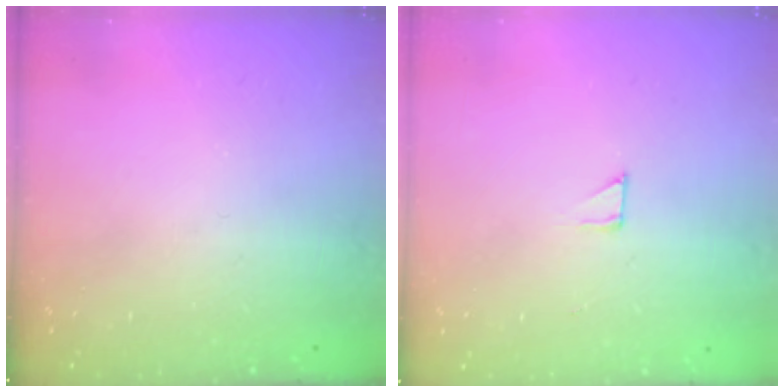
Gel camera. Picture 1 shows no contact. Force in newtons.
{"total": 2.3, "press": 2.3, "slide": 0.2}